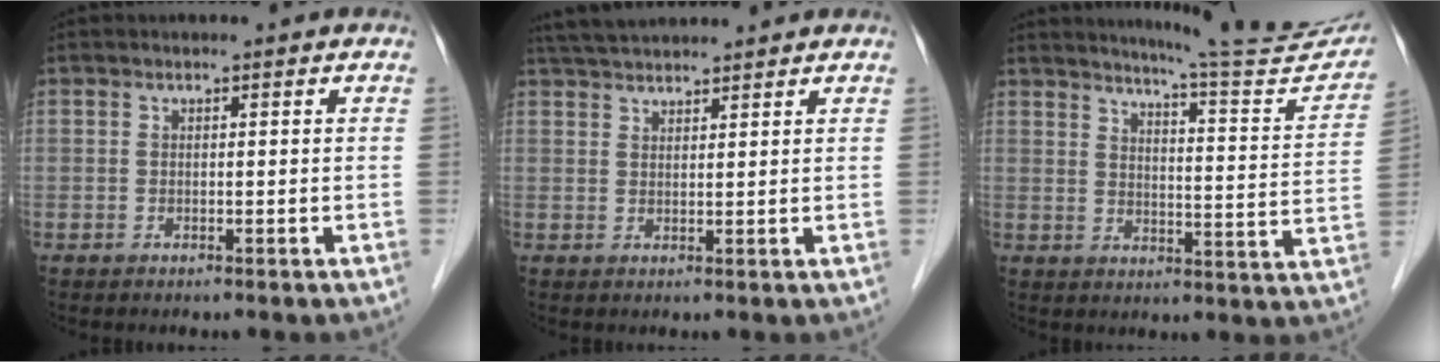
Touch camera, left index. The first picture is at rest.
{"total": 8.1, "force": [7.6, 0.5, 2.8], "torque": [-0.056, 0.039, 0.129]}
{"total": 17.0, "force": [16.0, -0.4, 5.8], "torque": [-0.084, -0.073, 0.196]}